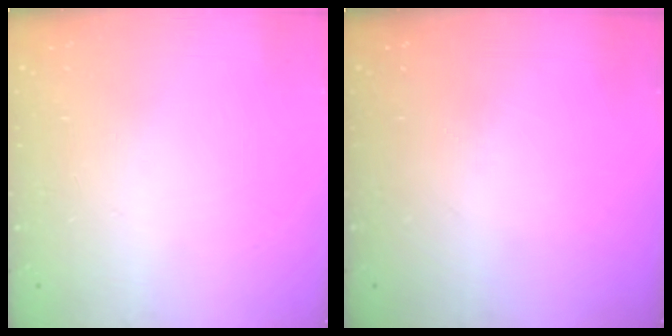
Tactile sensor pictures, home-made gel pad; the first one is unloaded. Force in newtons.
{"total": 0.0}